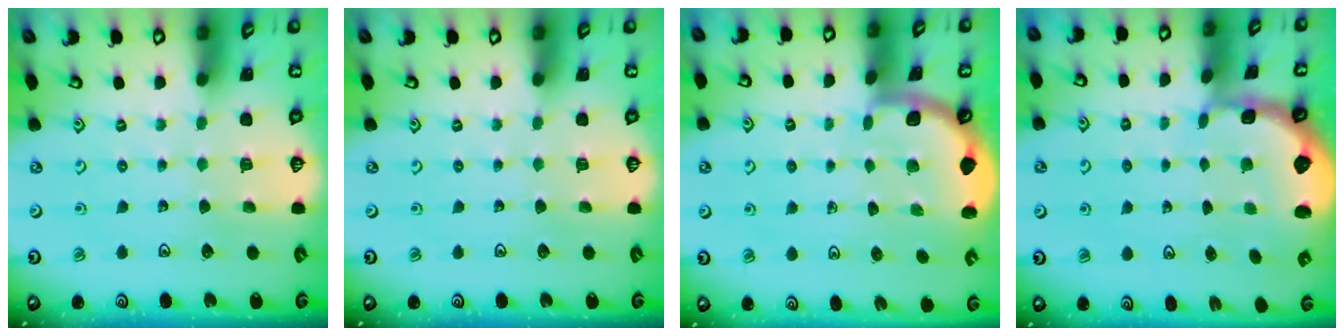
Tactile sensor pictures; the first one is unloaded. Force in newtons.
{"total": 0.0}
{"total": 1.8, "press": 1.8, "slide": 0.0}
{"total": 2.5, "press": 1.8, "slide": 1.8}